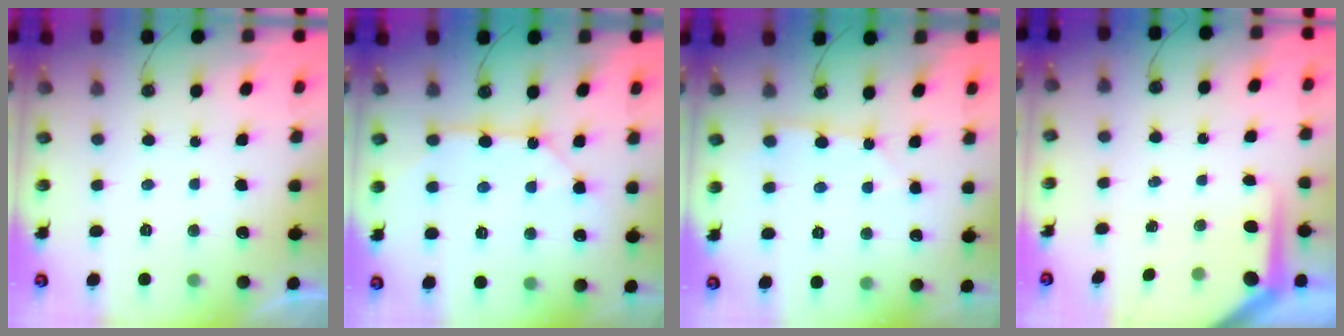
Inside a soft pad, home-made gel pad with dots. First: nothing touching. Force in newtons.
{"total": 11.8, "press": 11.7, "slide": 1.3}
{"total": 2.0, "press": 2.0, "slide": 0.2}
{"total": 5.2, "press": 5.2, "slide": 0.4}